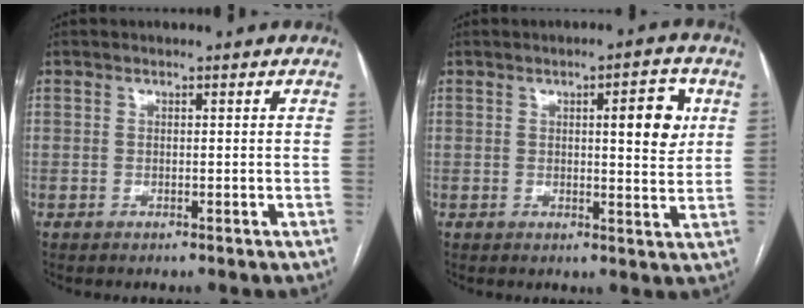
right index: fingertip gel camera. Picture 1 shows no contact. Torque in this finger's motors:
{"motor_torque": [0.18, 0.05, 0.11, 0.05]}